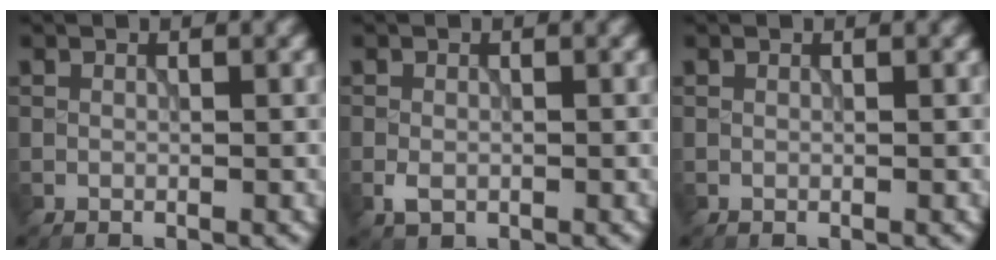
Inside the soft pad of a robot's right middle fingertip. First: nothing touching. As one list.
[{"total": 1.5, "force": [-0.6, 1.0, 0.9], "torque": [-0.021, -0.002, -0.013]}, {"total": 0.0}]